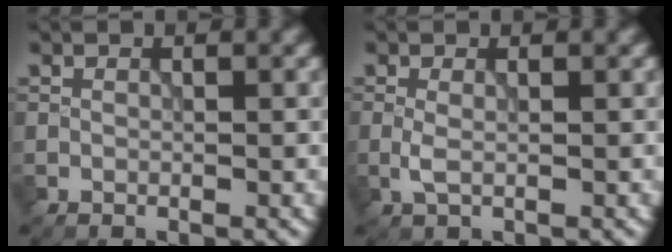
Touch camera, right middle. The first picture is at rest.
{"total": 1.2, "force": [-0.1, 0.4, 1.1], "torque": [-0.027, -0.001, -0.003]}